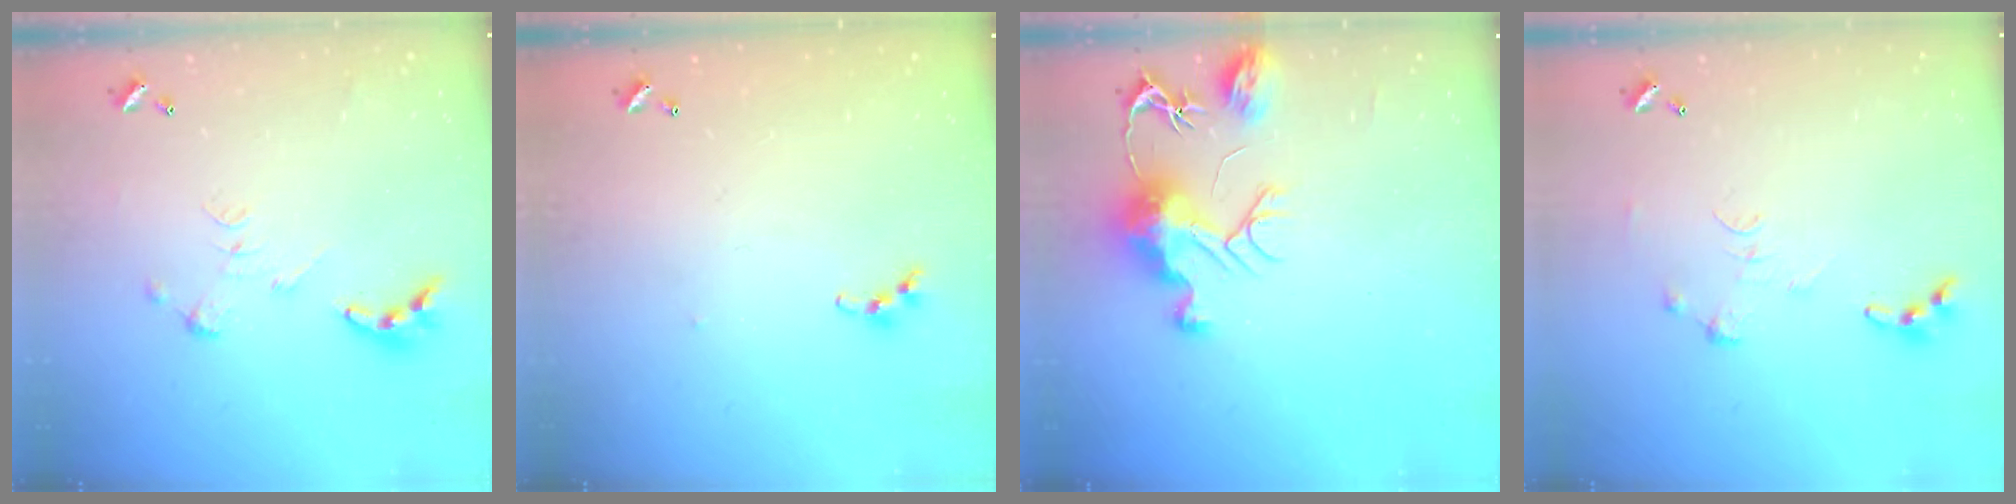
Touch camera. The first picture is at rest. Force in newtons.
{"total": 4.4, "press": 4.4, "slide": 0.5}
{"total": 10.5, "press": 10.4, "slide": 1.1}
{"total": 0.7, "press": 0.7, "slide": 0.1}